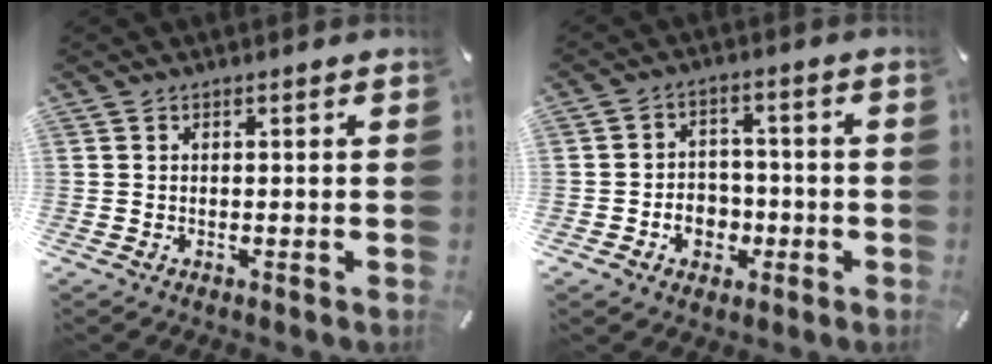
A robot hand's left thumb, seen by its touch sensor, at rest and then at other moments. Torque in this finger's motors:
{"motor_torque": [0.07, 0.16, 0.30, 0.23, 0.06]}